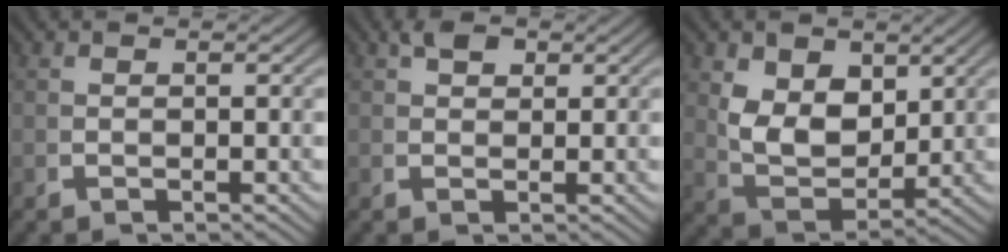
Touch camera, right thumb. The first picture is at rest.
{"total": 2.5, "force": [1.8, 1.1, 1.3], "torque": [-0.019, 0.001, 0.037]}
{"total": 7.0, "force": [1.5, 4.6, 5.1], "torque": [-0.122, -0.042, 0.046]}